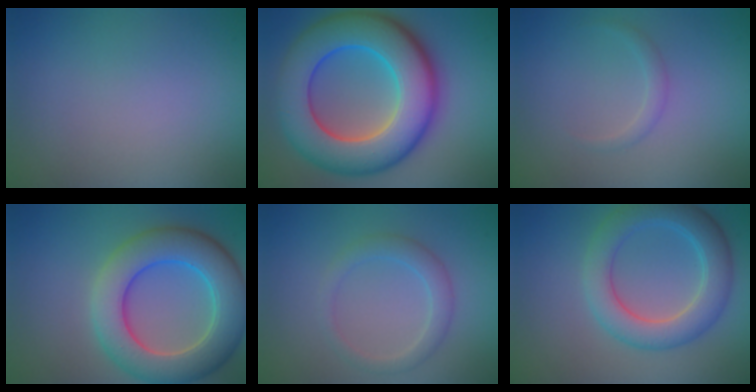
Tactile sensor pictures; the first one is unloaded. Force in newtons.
{"total": 12.7, "press": 12.7, "slide": 0.2}
{"total": 1.0, "press": 1.0, "slide": 0.0}
{"total": 8.4, "press": 8.4, "slide": 0.4}
{"total": 2.2, "press": 2.2, "slide": 0.0}
{"total": 5.5, "press": 5.5, "slide": 0.4}